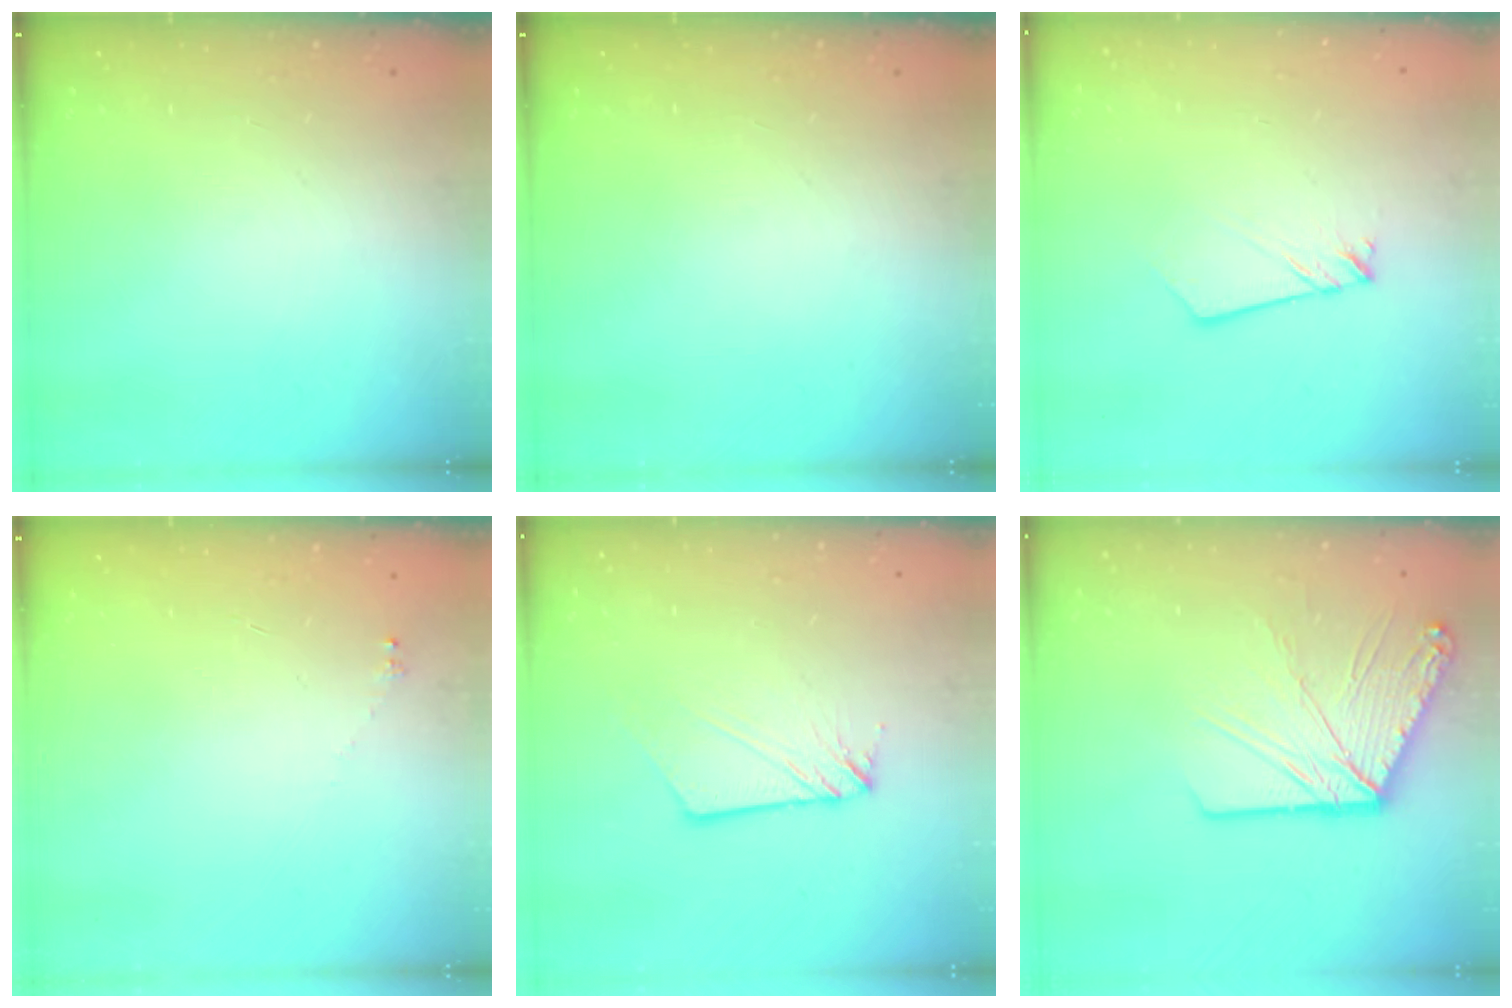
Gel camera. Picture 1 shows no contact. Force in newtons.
{"total": 0.0}
{"total": 2.7, "press": 2.6, "slide": 0.3}
{"total": 1.7, "press": 1.6, "slide": 0.2}
{"total": 4.1, "press": 4.1, "slide": 0.4}
{"total": 14.4, "press": 14.3, "slide": 2.1}